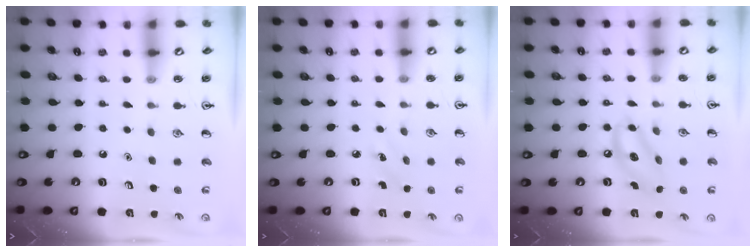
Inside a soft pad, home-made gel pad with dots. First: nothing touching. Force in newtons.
{"total": 1.9, "press": 1.7, "slide": 0.8}
{"total": 9.0, "press": 8.8, "slide": 1.9}